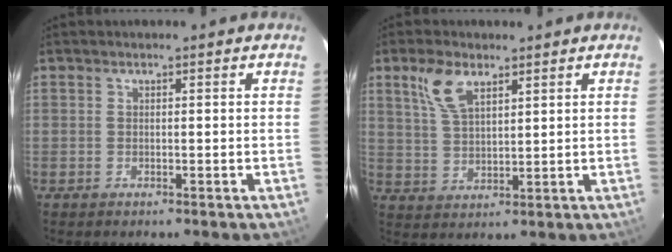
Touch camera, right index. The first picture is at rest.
{"total": 7.2, "force": [4.1, 3.4, 4.8], "torque": [-0.098, 0.011, 0.087]}